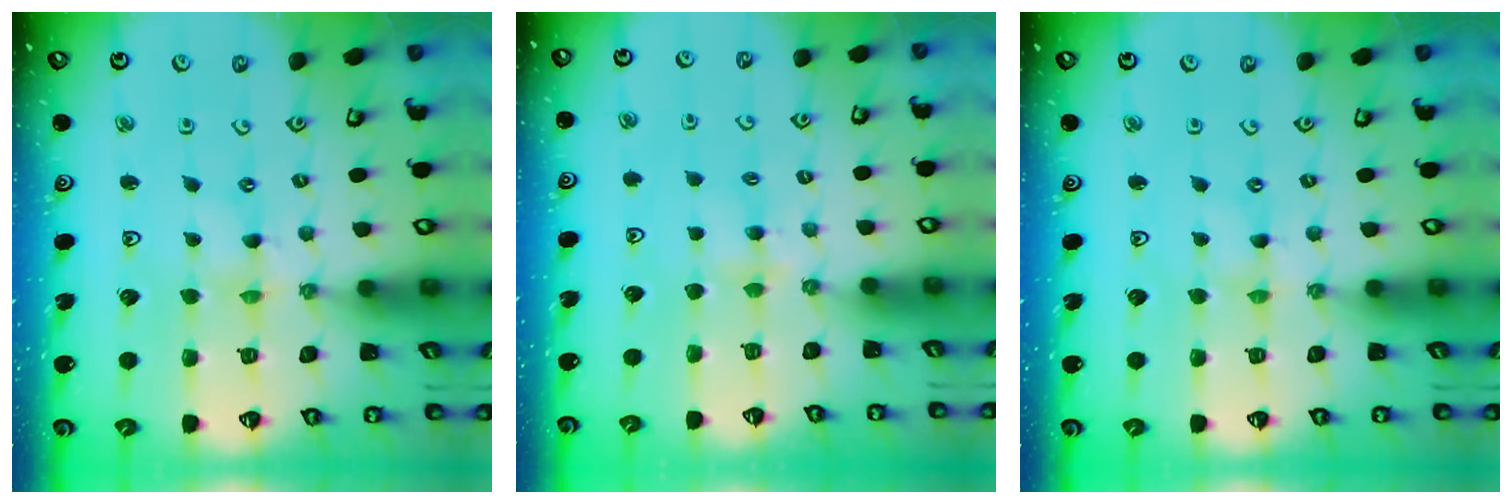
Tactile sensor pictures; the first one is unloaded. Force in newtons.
{"total": 3.9, "press": 3.8, "slide": 0.6}
{"total": 0.0}